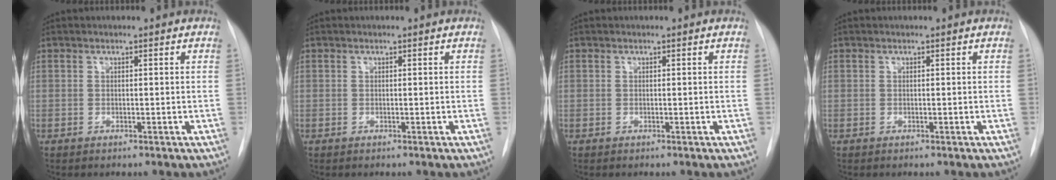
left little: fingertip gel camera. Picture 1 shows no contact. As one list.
[{"total": 0.0}, {"total": 0.0}, {"total": 0.0}]